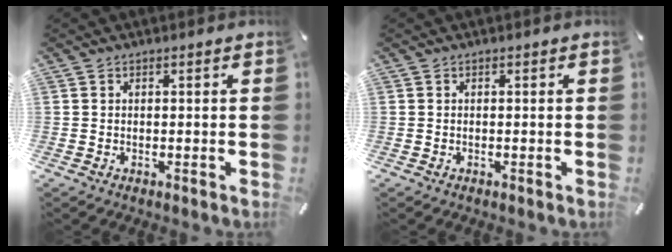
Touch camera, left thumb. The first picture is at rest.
{"total": 0.0}